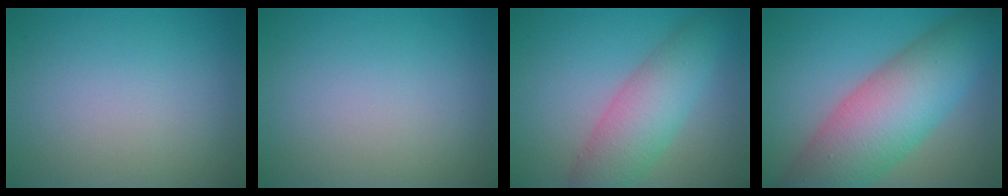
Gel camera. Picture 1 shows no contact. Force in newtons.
{"total": 0.0}
{"total": 6.0, "press": 6.0, "slide": 0.2}
{"total": 10.9, "press": 10.9, "slide": 0.3}